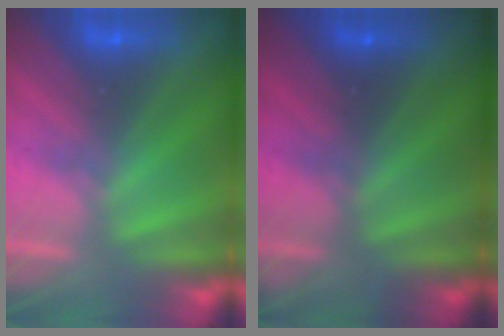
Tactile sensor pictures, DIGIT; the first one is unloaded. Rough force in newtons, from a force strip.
{"total": 2.6}